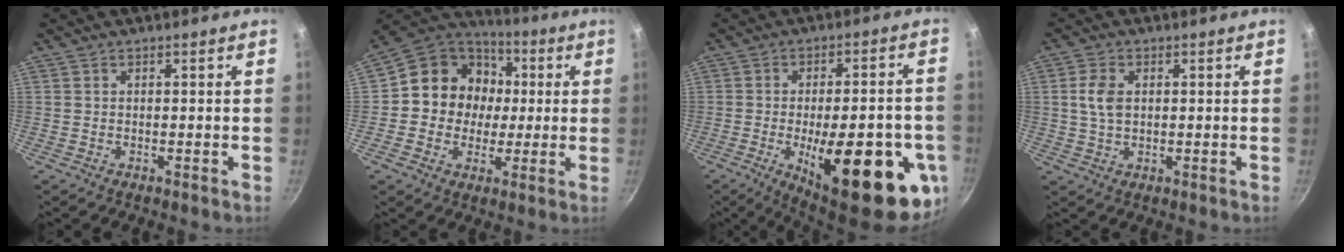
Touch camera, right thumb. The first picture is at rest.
{"total": 14.9, "force": [1.1, 13.2, 6.7], "torque": [-0.073, 0.025, 0.004]}
{"total": 25.6, "force": [-8.0, 8.9, 22.6], "torque": [-0.277, 0.003, -0.099]}
{"total": 5.0, "force": [0.8, 3.2, 3.8], "torque": [-0.070, 0.003, 0.014]}